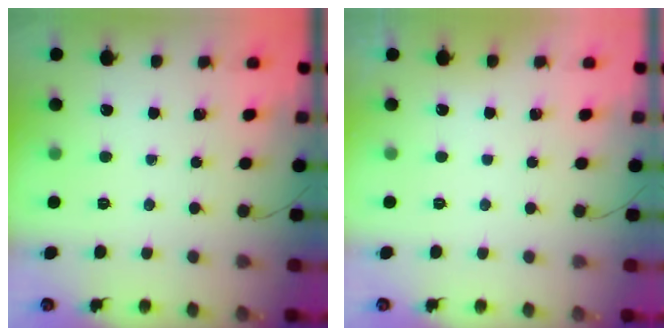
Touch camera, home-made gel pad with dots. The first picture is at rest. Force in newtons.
{"total": 2.9, "press": 2.9, "slide": 0.1}